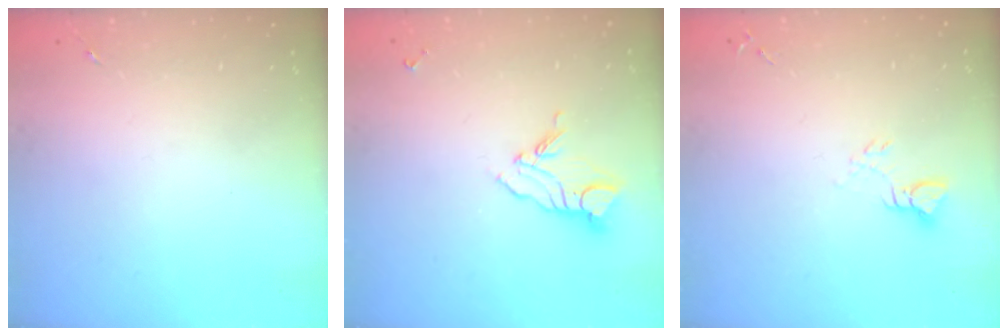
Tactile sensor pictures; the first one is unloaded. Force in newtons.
{"total": 8.5, "press": 8.4, "slide": 0.9}
{"total": 3.6, "press": 3.5, "slide": 0.3}